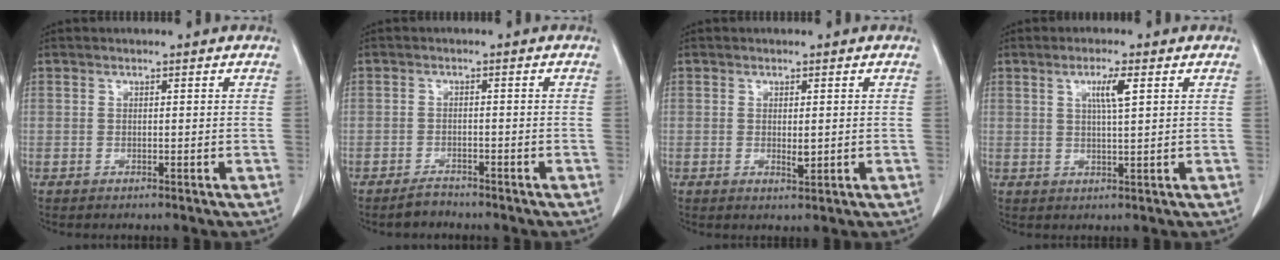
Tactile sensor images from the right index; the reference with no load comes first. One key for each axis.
{"total": 2.0, "fx": -1.9, "fy": 0.6, "fz": 0.2, "tx": -0.007, "ty": -0.001, "tz": -0.030}
{"total": 1.7, "fx": 0.0, "fy": 0.5, "fz": 1.6, "tx": -0.028, "ty": -0.005, "tz": 0.003}
{"total": 3.8, "fx": 1.5, "fy": -0.1, "fz": 3.5, "tx": -0.062, "ty": -0.001, "tz": 0.026}